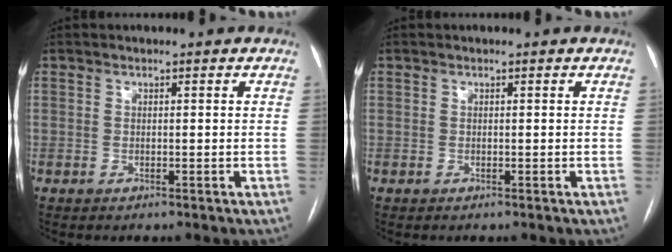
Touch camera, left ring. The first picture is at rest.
{"total": 0.0}